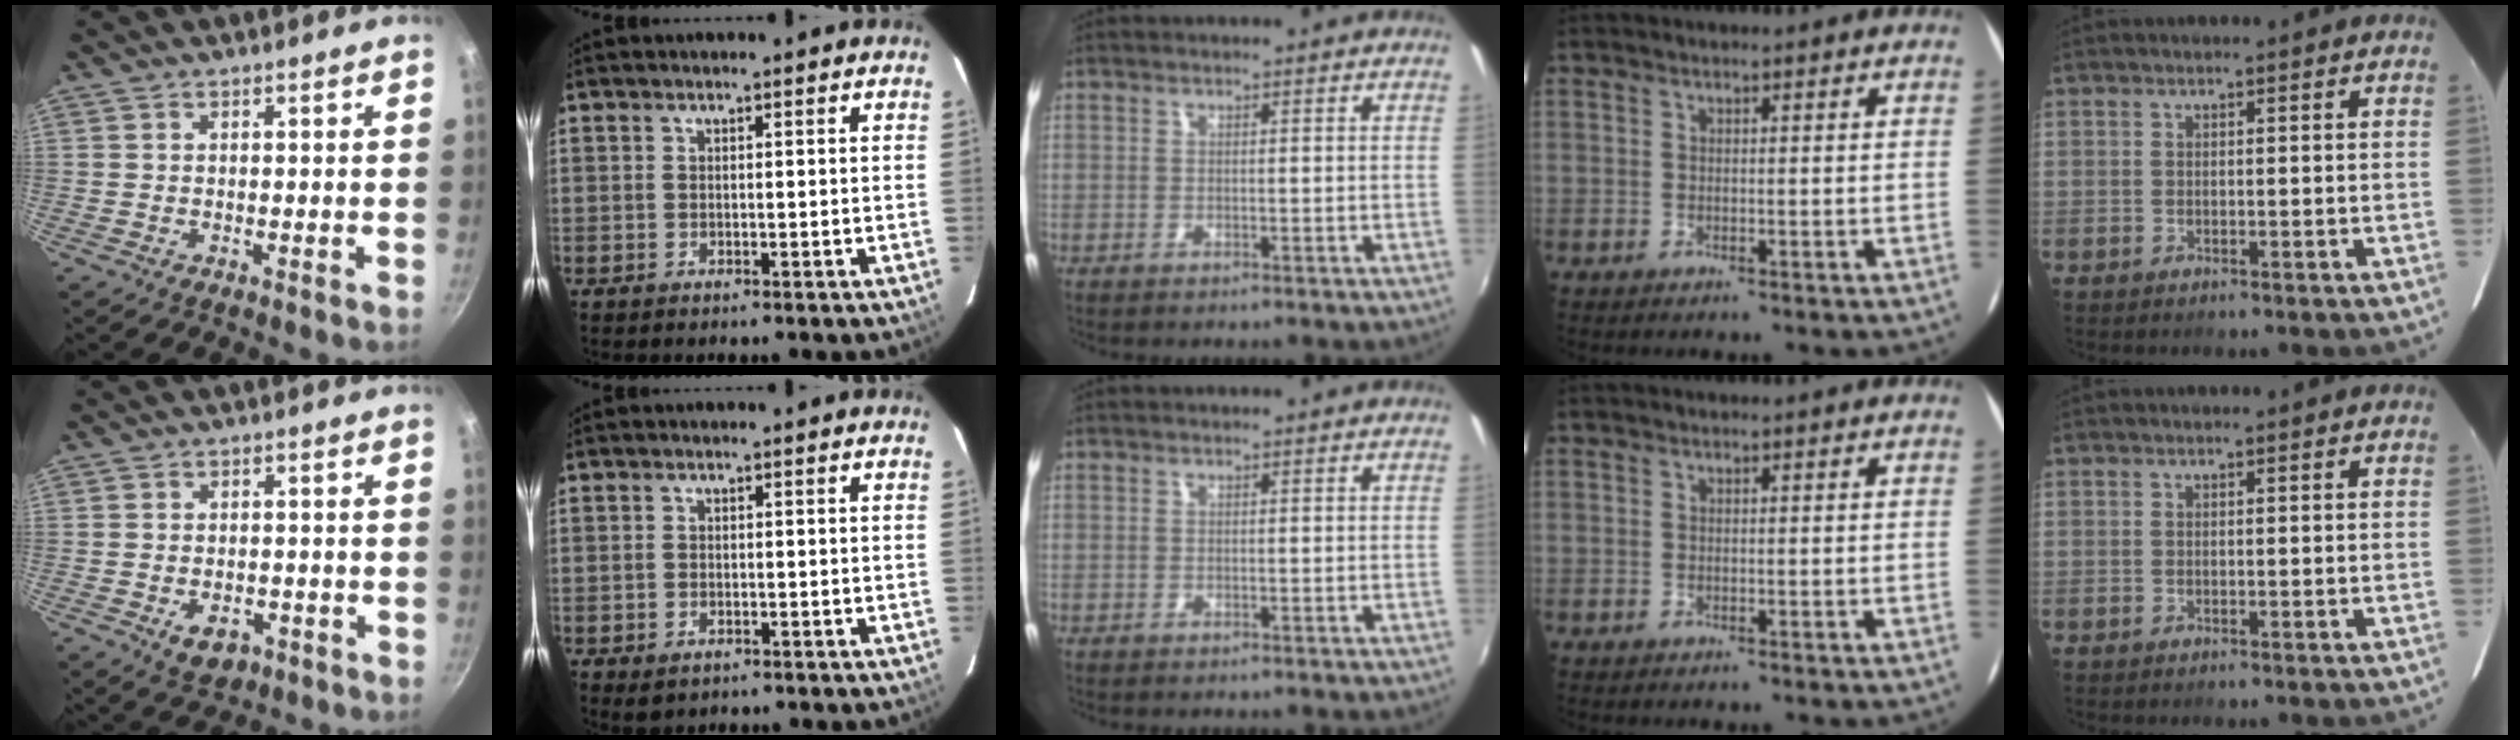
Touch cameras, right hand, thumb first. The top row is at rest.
{"thumb": {"total": 5.3, "force": [-2.3, 3.4, 3.3], "torque": [-0.039, 0.011, -0.025]}, "index": {"total": 2.3, "force": [-1.2, 1.7, 1.1], "torque": [-0.021, -0.004, -0.015]}}